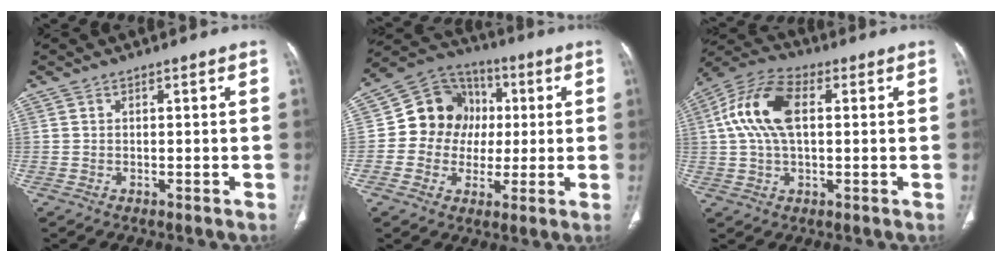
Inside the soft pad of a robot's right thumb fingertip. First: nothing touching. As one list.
[{"total": 13.4, "force": [0.7, 12.1, 5.8], "torque": [-0.051, 0.024, 0.005]}, {"total": 12.7, "force": [2.2, 6.8, 10.4], "torque": [-0.219, 0.026, 0.037]}]